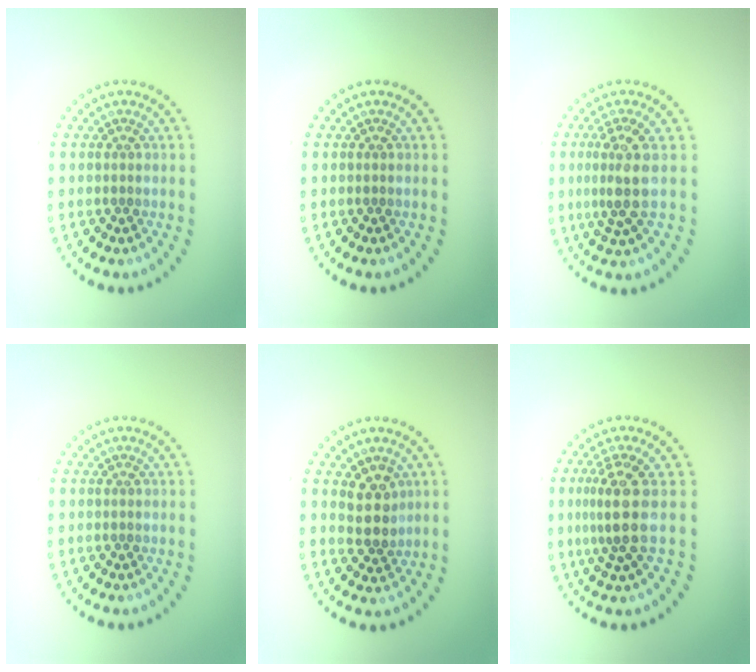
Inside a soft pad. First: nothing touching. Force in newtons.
{"total": 0.0}
{"total": 3.2, "press": 2.5, "slide": 2.0}
{"total": 0.0}
{"total": 2.7, "press": 2.5, "slide": 1.2}
{"total": 3.5, "press": 2.7, "slide": 2.2}